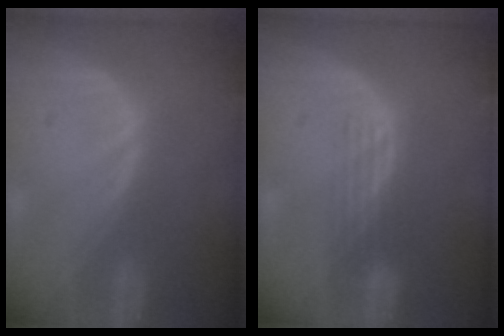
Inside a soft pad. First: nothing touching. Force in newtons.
{"total": 3.0, "press": 2.7, "slide": 1.3}